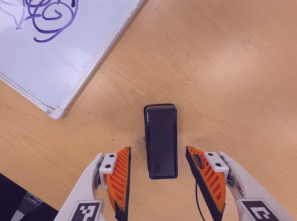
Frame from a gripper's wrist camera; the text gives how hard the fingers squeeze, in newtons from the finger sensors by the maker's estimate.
{"total": 0.0}